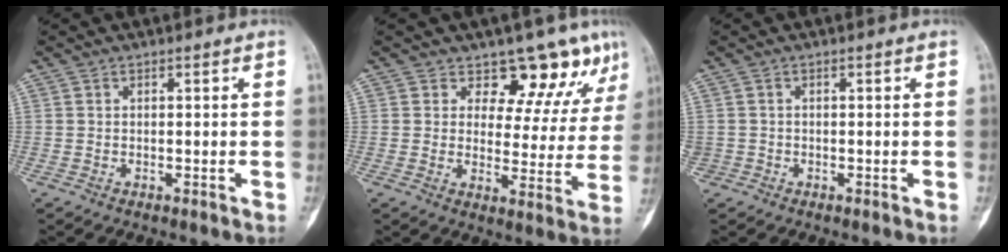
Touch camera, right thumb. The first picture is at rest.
{"total": 10.8, "force": [8.5, 5.5, 4.0], "torque": [-0.005, -0.052, 0.094]}
{"total": 1.3, "force": [-0.5, 1.2, 0.3], "torque": [-0.006, 0.008, -0.009]}